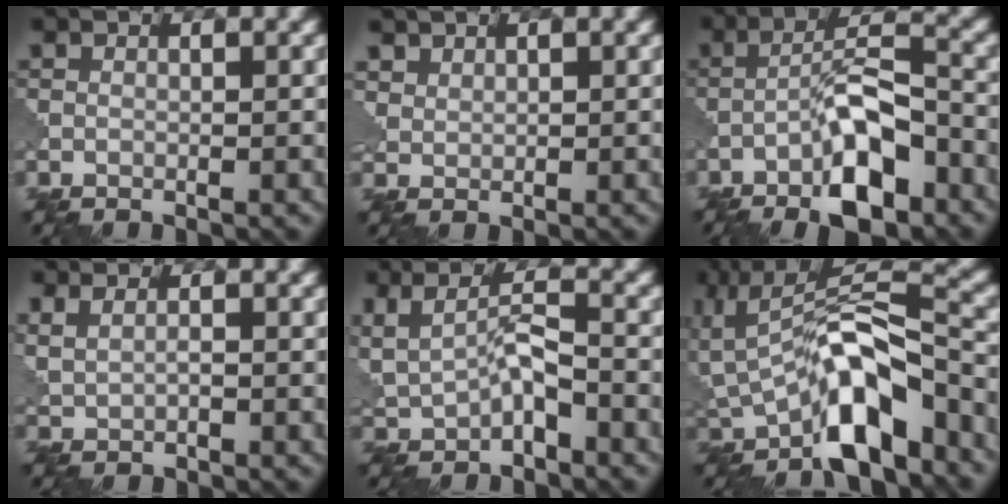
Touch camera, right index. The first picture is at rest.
{"total": 2.1, "force": [1.6, 1.3, 0.4], "torque": [-0.017, -0.008, 0.045]}
{"total": 7.4, "force": [-4.3, 2.2, 5.6], "torque": [-0.091, 0.013, -0.076]}
{"total": 1.9, "force": [0.9, 1.1, 1.3], "torque": [-0.032, 0.000, 0.021]}
{"total": 3.7, "force": [-0.2, 1.6, 3.4], "torque": [-0.073, -0.003, -0.003]}
{"total": 9.0, "force": [-4.0, 3.7, 7.1], "torque": [-0.106, 0.017, -0.082]}